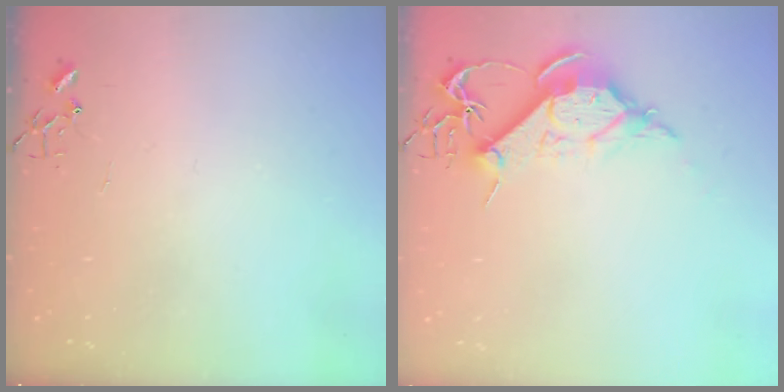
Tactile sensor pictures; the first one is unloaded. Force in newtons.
{"total": 10.4, "press": 10.3, "slide": 1.1}